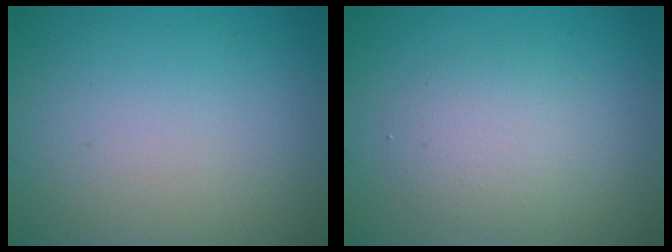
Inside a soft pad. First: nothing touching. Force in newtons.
{"total": 2.6, "press": 2.6, "slide": 0.3}